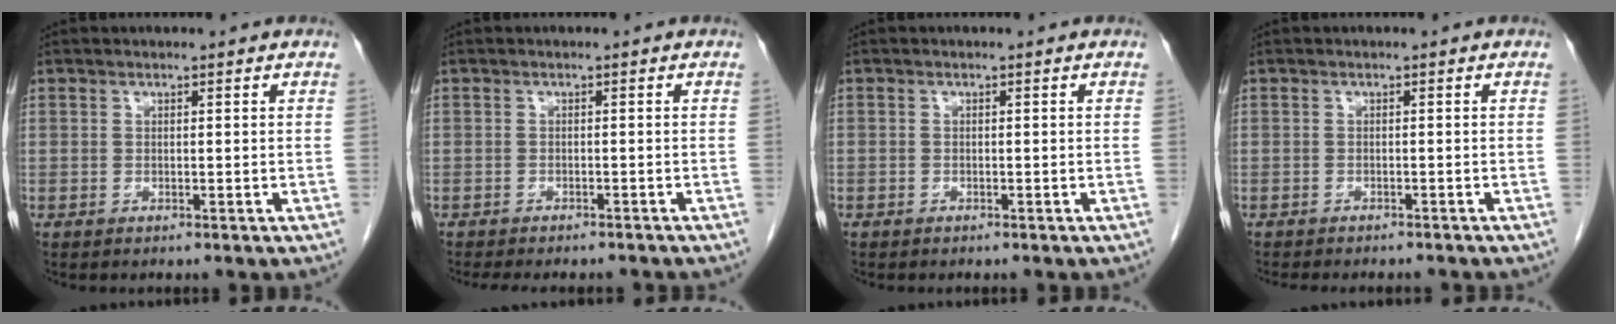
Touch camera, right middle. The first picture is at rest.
{"total": 9.1, "force": [-8.1, 2.4, 3.4], "torque": [-0.045, -0.005, -0.100]}
{"total": 0.6, "force": [-0.4, 0.4, 0.0], "torque": [-0.007, 0.003, -0.009]}
{"total": 7.5, "force": [-6.7, 1.8, 2.9], "torque": [-0.034, -0.003, -0.083]}